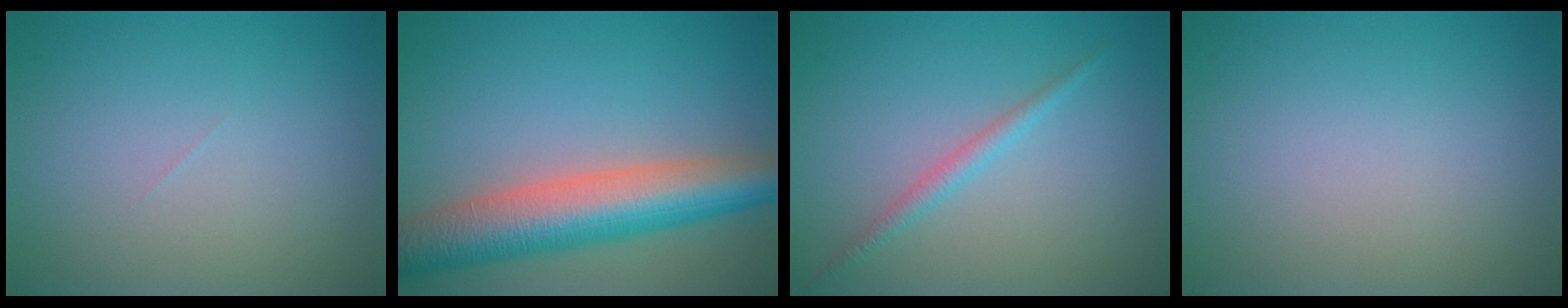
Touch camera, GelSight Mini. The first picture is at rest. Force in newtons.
{"total": 8.7, "press": 8.7, "slide": 0.5}
{"total": 1.6, "press": 1.6, "slide": 0.1}
{"total": 0.0}